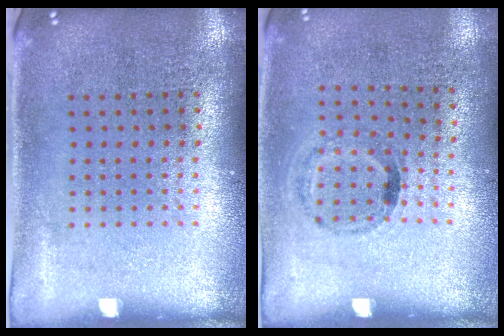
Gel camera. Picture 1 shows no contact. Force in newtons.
{"total": 1.1, "press": 0.7, "slide": 0.9}